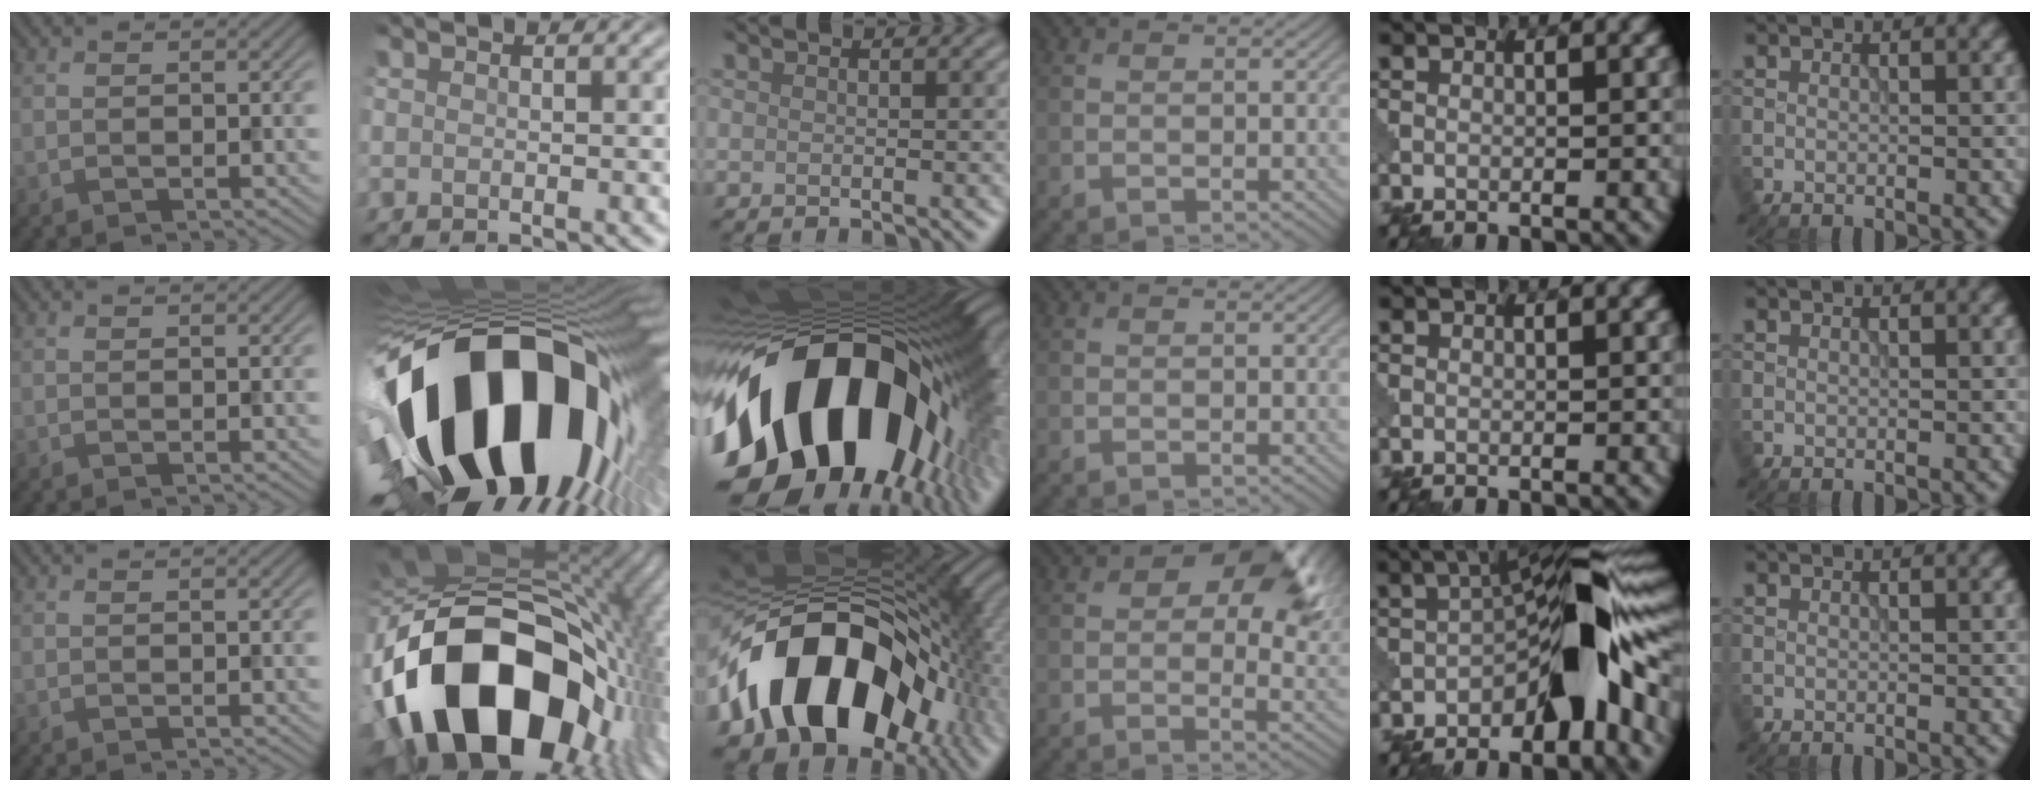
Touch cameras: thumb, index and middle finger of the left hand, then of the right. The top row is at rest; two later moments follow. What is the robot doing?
{"motion": "disassemble", "object": "puzzle pieces"}